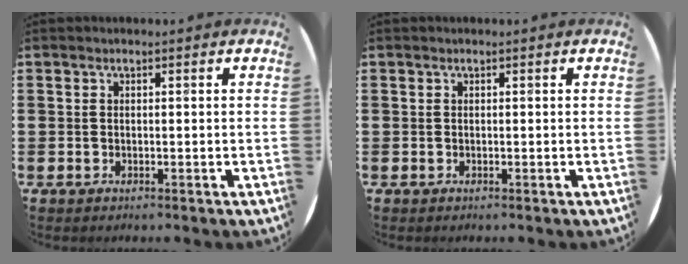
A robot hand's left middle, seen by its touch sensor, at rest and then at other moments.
{"total": 0.0}